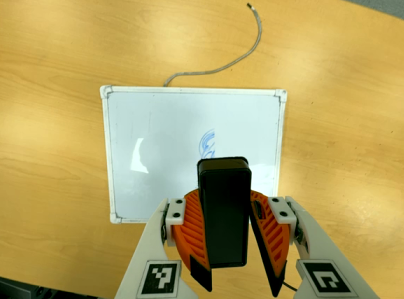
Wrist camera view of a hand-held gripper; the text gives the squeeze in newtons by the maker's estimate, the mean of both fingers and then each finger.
{"total": 9.0, "left": 9.5, "right": 8.6}